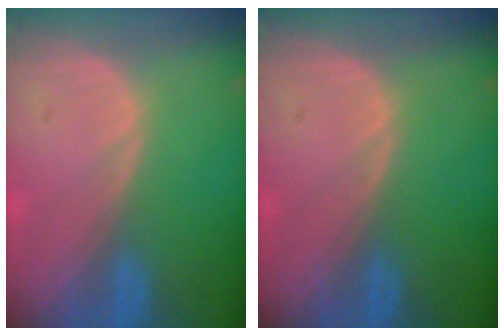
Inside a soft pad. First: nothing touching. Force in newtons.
{"total": 0.0}